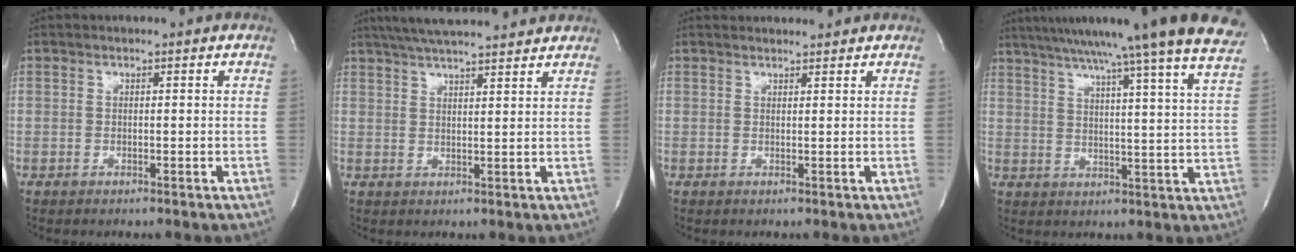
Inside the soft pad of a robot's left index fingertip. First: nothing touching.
{"total": 13.1, "force": [11.6, 1.3, 5.9], "torque": [-0.106, 0.031, 0.171]}
{"total": 3.4, "force": [3.3, 0.5, 0.4], "torque": [-0.010, 0.021, 0.045]}
{"total": 27.3, "force": [23.5, -1.5, 13.7], "torque": [-0.228, -0.038, 0.302]}